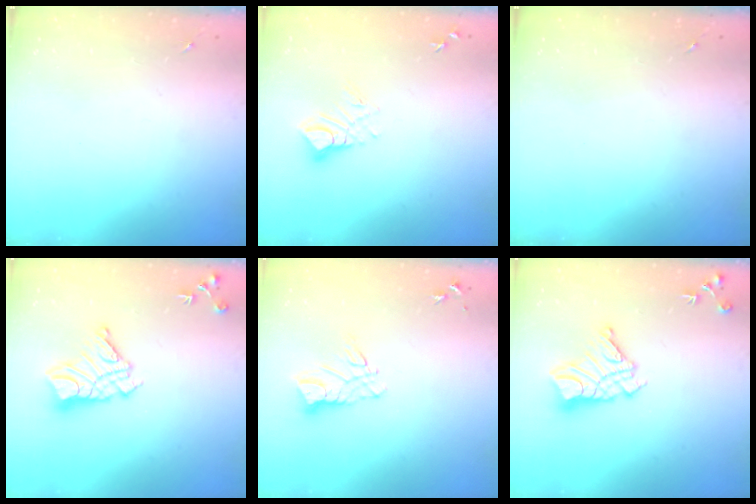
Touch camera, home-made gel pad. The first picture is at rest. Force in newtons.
{"total": 7.9, "press": 7.8, "slide": 0.7}
{"total": 0.0}
{"total": 13.7, "press": 13.6, "slide": 1.2}
{"total": 8.6, "press": 8.5, "slide": 0.9}
{"total": 13.7, "press": 13.6, "slide": 1.2}